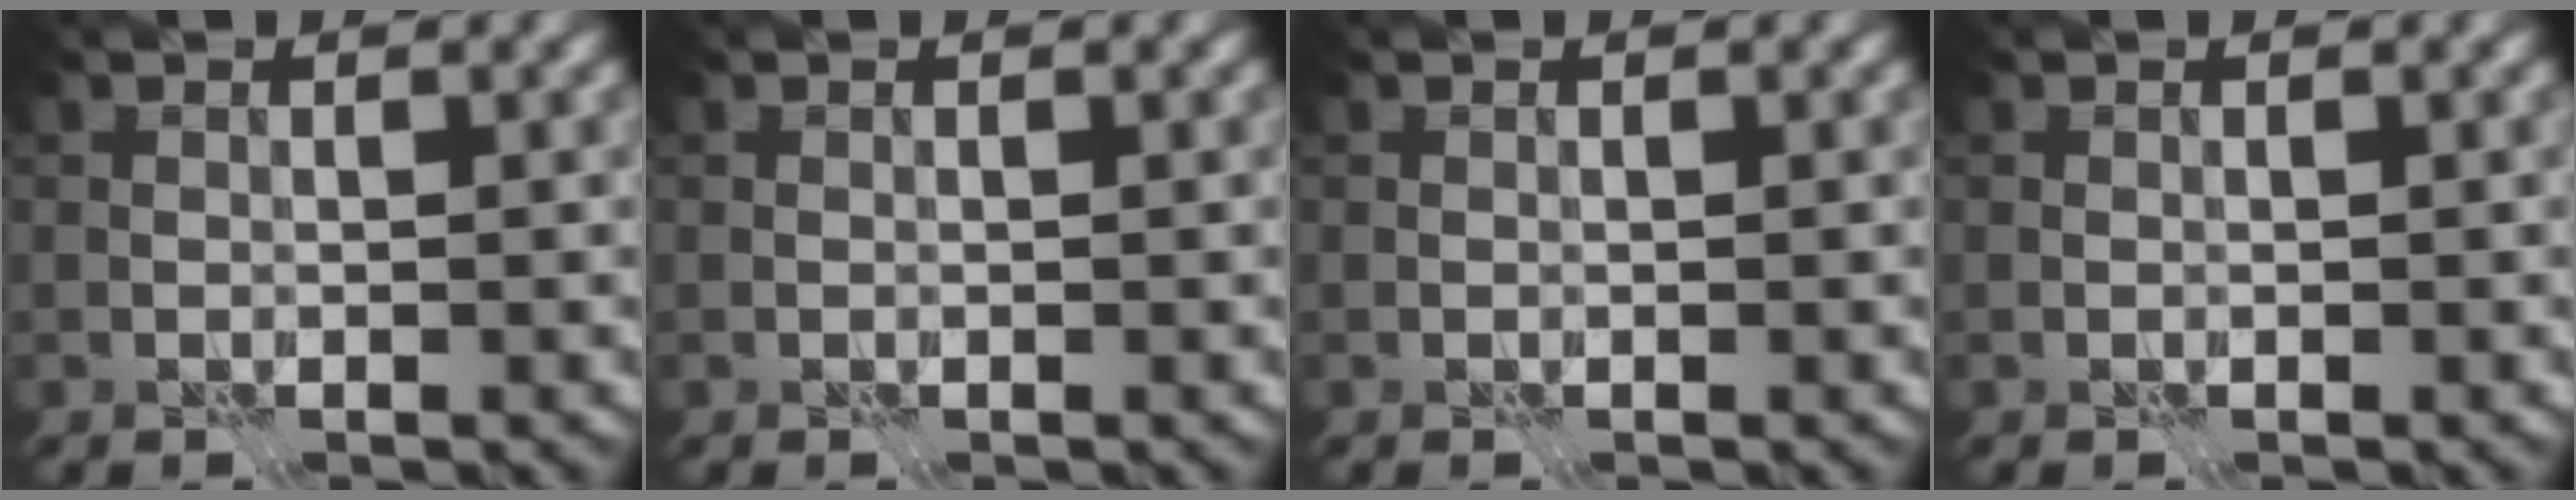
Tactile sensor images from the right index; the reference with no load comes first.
{"total": 0.0}
{"total": 0.0}
{"total": 0.0}